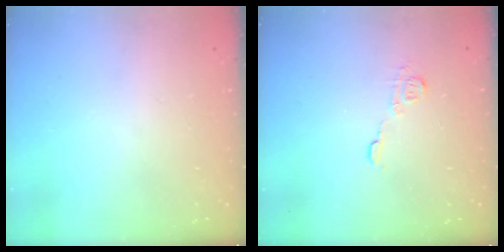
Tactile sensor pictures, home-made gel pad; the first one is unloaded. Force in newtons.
{"total": 7.2, "press": 7.2, "slide": 0.4}